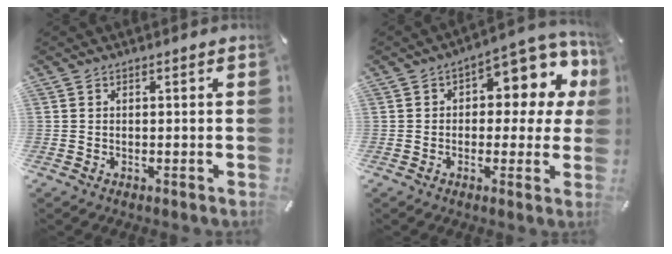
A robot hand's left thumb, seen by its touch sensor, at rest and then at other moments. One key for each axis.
{"total": 11.0, "fx": 3.9, "fy": 5.9, "fz": 8.4, "tx": -0.099, "ty": -0.035, "tz": 0.064}